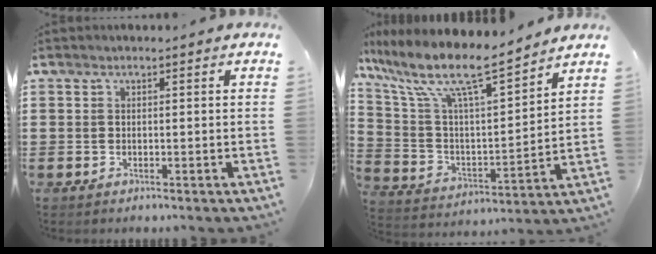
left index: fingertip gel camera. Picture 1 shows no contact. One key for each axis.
{"total": 11.8, "fx": 8.8, "fy": 2.0, "fz": 7.6, "tx": -0.180, "ty": -0.056, "tz": 0.146}